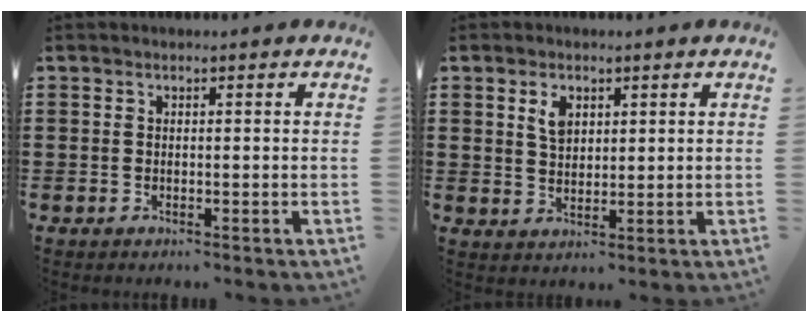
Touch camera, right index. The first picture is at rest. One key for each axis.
{"total": 3.3, "fx": 1.5, "fy": 2.0, "fz": 2.2, "tx": -0.042, "ty": 0.004, "tz": 0.026}